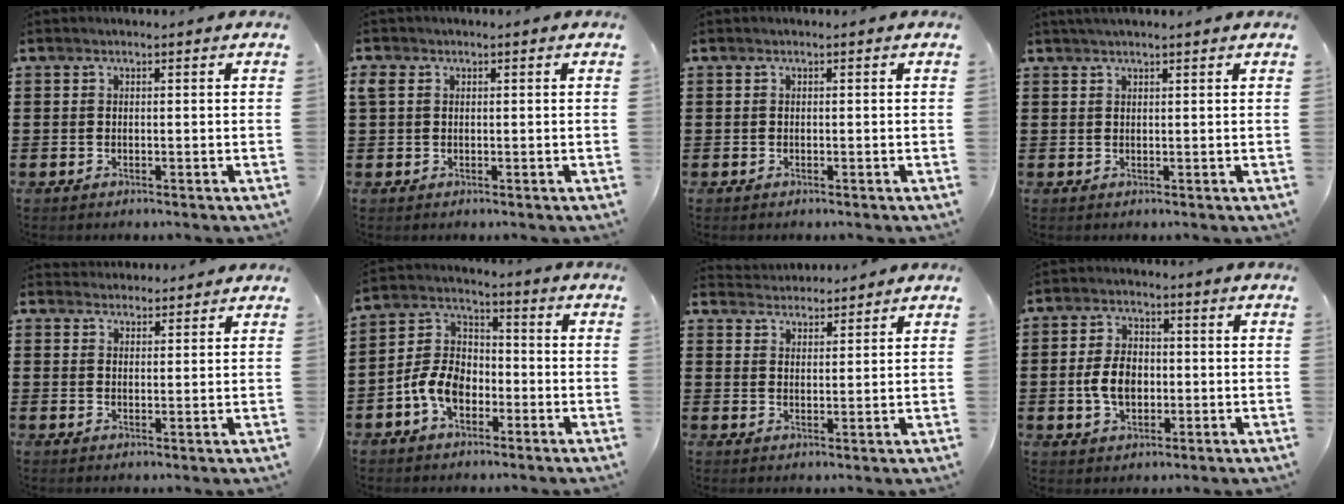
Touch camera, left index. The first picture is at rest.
{"total": 1.7, "force": [0.3, 1.2, 1.1], "torque": [-0.034, 0.005, 0.002]}
{"total": 0.0}
{"total": 1.3, "force": [1.1, -0.1, 0.7], "torque": [-0.014, 0.001, 0.021]}
{"total": 2.4, "force": [2.3, 0.5, -0.4], "torque": [0.000, -0.002, 0.045]}
{"total": 7.1, "force": [-3.3, 4.6, 4.3], "torque": [-0.121, 0.007, -0.074]}
{"total": 3.2, "force": [3.1, 0.4, -0.3], "torque": [-0.004, -0.009, 0.060]}
{"total": 6.1, "force": [-0.7, 3.9, 4.6], "torque": [-0.094, 0.002, -0.019]}